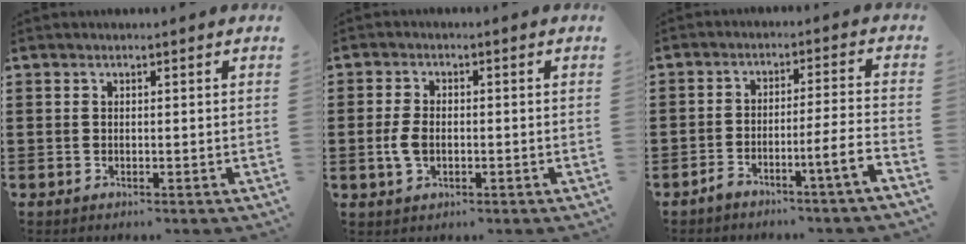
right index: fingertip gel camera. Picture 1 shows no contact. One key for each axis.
{"total": 3.7, "fx": -0.6, "fy": 2.2, "fz": 2.9, "tx": -0.077, "ty": -0.004, "tz": -0.017}
{"total": 5.2, "fx": -3.5, "fy": -0.6, "fz": 3.7, "tx": -0.062, "ty": -0.006, "tz": -0.065}